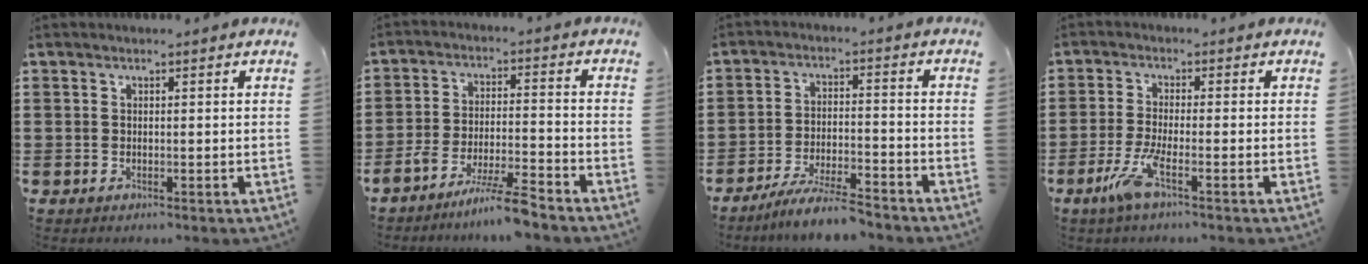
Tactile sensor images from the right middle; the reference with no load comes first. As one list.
[{"total": 6.9, "force": [-5.9, -0.2, 3.6], "torque": [-0.068, -0.009, -0.113]}, {"total": 6.3, "force": [-5.8, 0.0, 2.5], "torque": [-0.054, -0.011, -0.108]}, {"total": 5.5, "force": [-2.6, 0.6, 4.8], "torque": [-0.112, -0.018, -0.053]}]